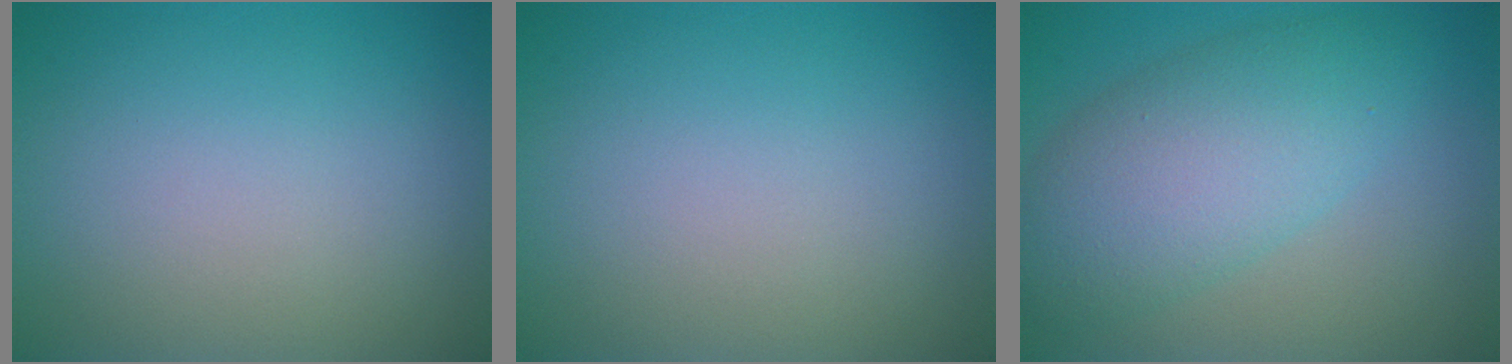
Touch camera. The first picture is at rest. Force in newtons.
{"total": 0.0}
{"total": 6.9, "press": 6.9, "slide": 0.2}